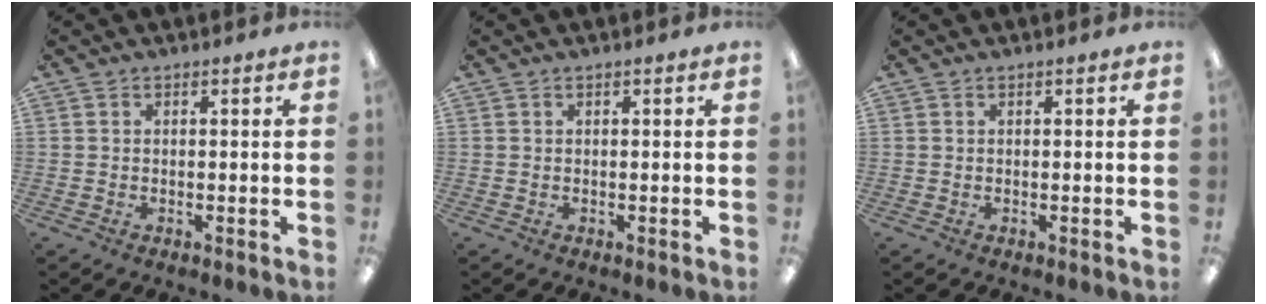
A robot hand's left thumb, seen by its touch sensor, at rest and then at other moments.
{"total": 0.0}
{"total": 0.0}